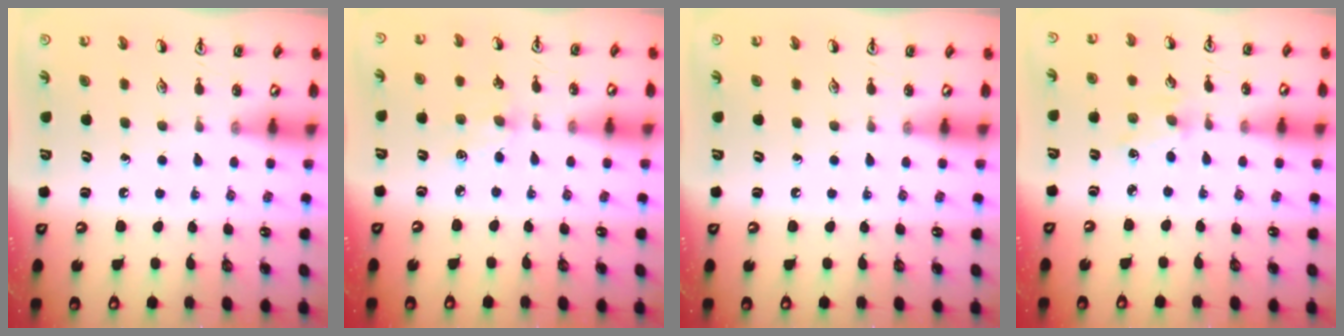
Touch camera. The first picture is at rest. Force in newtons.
{"total": 4.9, "press": 4.9, "slide": 0.7}
{"total": 0.0}
{"total": 2.1, "press": 2.0, "slide": 0.4}